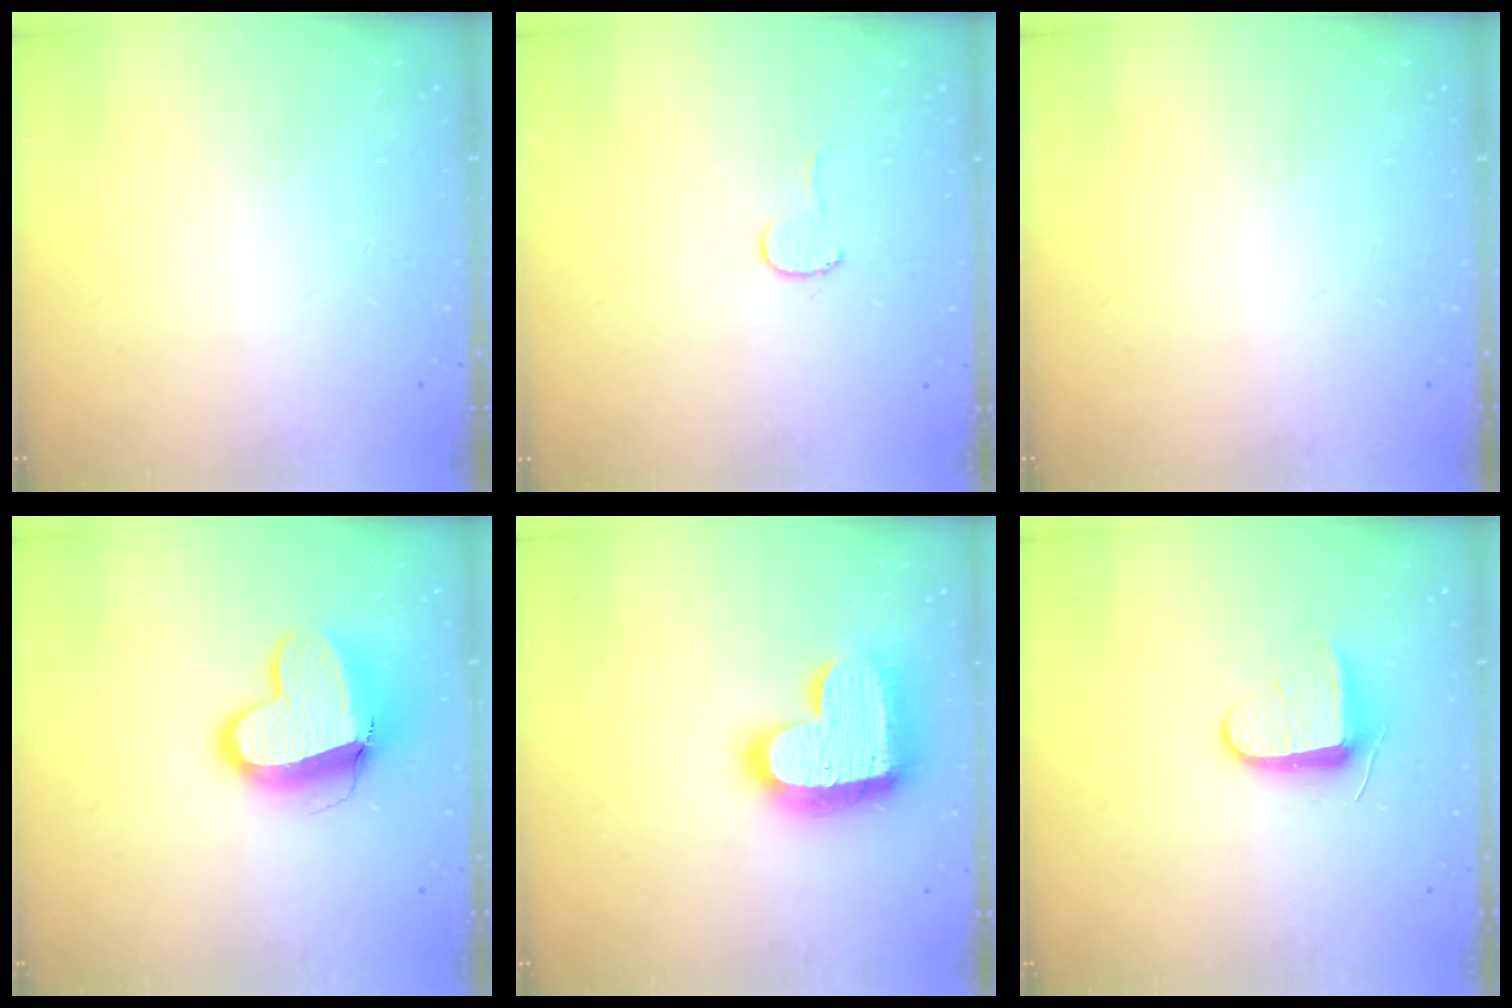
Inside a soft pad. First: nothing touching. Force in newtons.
{"total": 3.7, "press": 3.7, "slide": 0.4}
{"total": 0.0}
{"total": 15.6, "press": 15.5, "slide": 1.5}
{"total": 20.5, "press": 20.4, "slide": 1.5}
{"total": 8.7, "press": 8.6, "slide": 1.4}